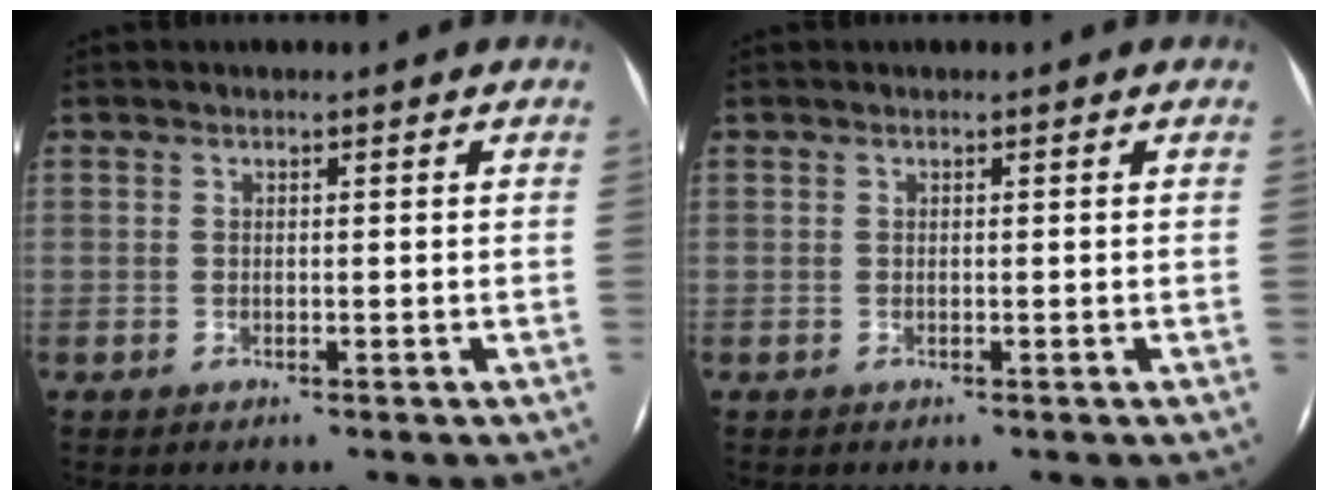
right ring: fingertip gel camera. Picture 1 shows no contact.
{"total": 0.0}